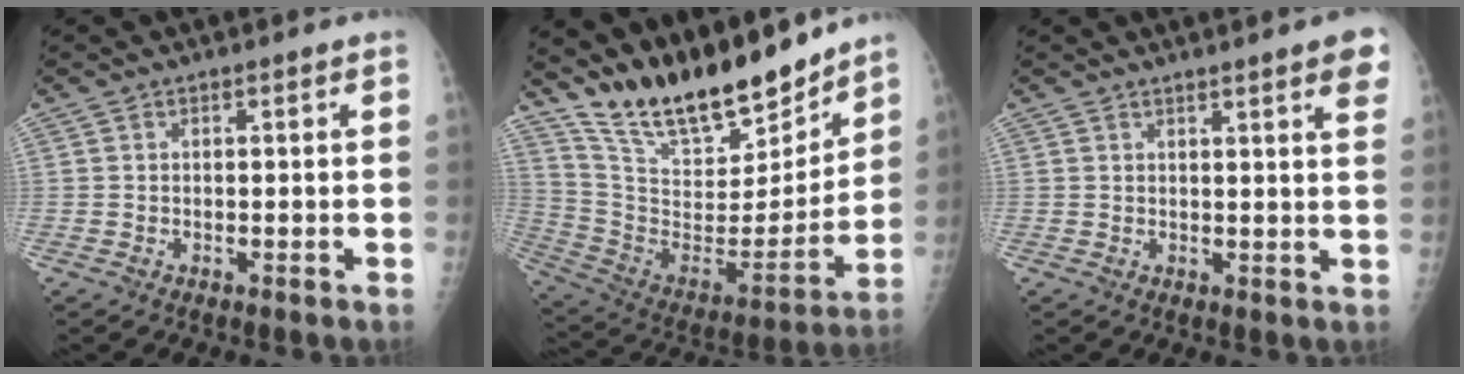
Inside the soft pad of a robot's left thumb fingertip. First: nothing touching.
{"total": 22.3, "force": [18.9, 6.9, 9.7], "torque": [-0.128, -0.096, 0.336]}
{"total": 6.2, "force": [3.9, 0.5, 4.8], "torque": [-0.046, -0.009, 0.043]}